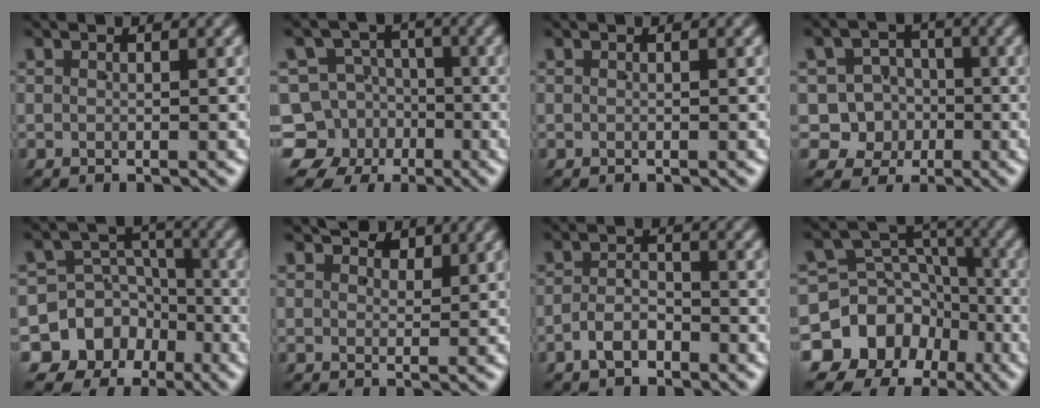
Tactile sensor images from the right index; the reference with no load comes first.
{"total": 15.5, "force": [-4.6, 14.2, 4.3], "torque": [-0.101, -0.074, -0.076]}
{"total": 0.0}
{"total": 12.9, "force": [-3.2, 12.2, 2.5], "torque": [-0.090, -0.066, -0.049]}
{"total": 15.4, "force": [-5.6, 13.6, 4.7], "torque": [-0.098, -0.055, -0.093]}
{"total": 2.8, "force": [2.1, 1.5, 1.2], "torque": [-0.002, -0.007, 0.035]}
{"total": 2.9, "force": [-2.4, 1.3, 0.9], "torque": [-0.010, -0.001, -0.043]}
{"total": 16.6, "force": [-5.0, 14.5, 6.3], "torque": [-0.110, -0.051, -0.079]}